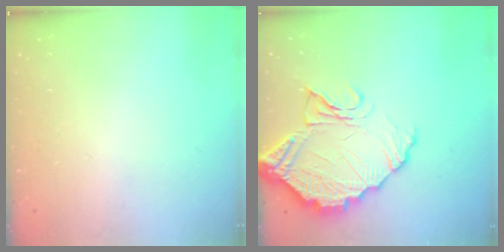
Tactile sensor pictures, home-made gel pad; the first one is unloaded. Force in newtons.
{"total": 13.9, "press": 13.9, "slide": 1.2}